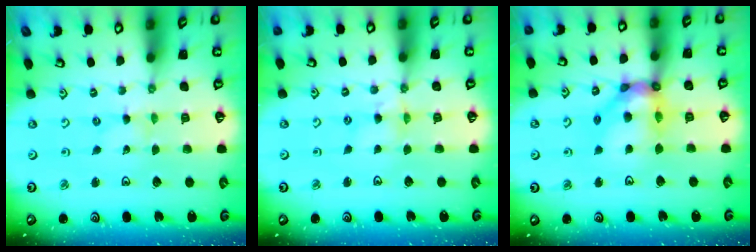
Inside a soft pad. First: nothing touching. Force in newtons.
{"total": 2.9, "press": 2.9, "slide": 0.4}
{"total": 13.4, "press": 13.3, "slide": 1.6}